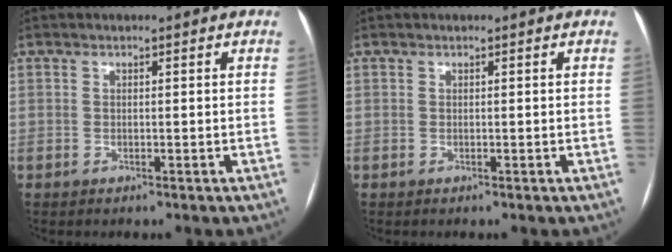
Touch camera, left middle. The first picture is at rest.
{"total": 0.0}